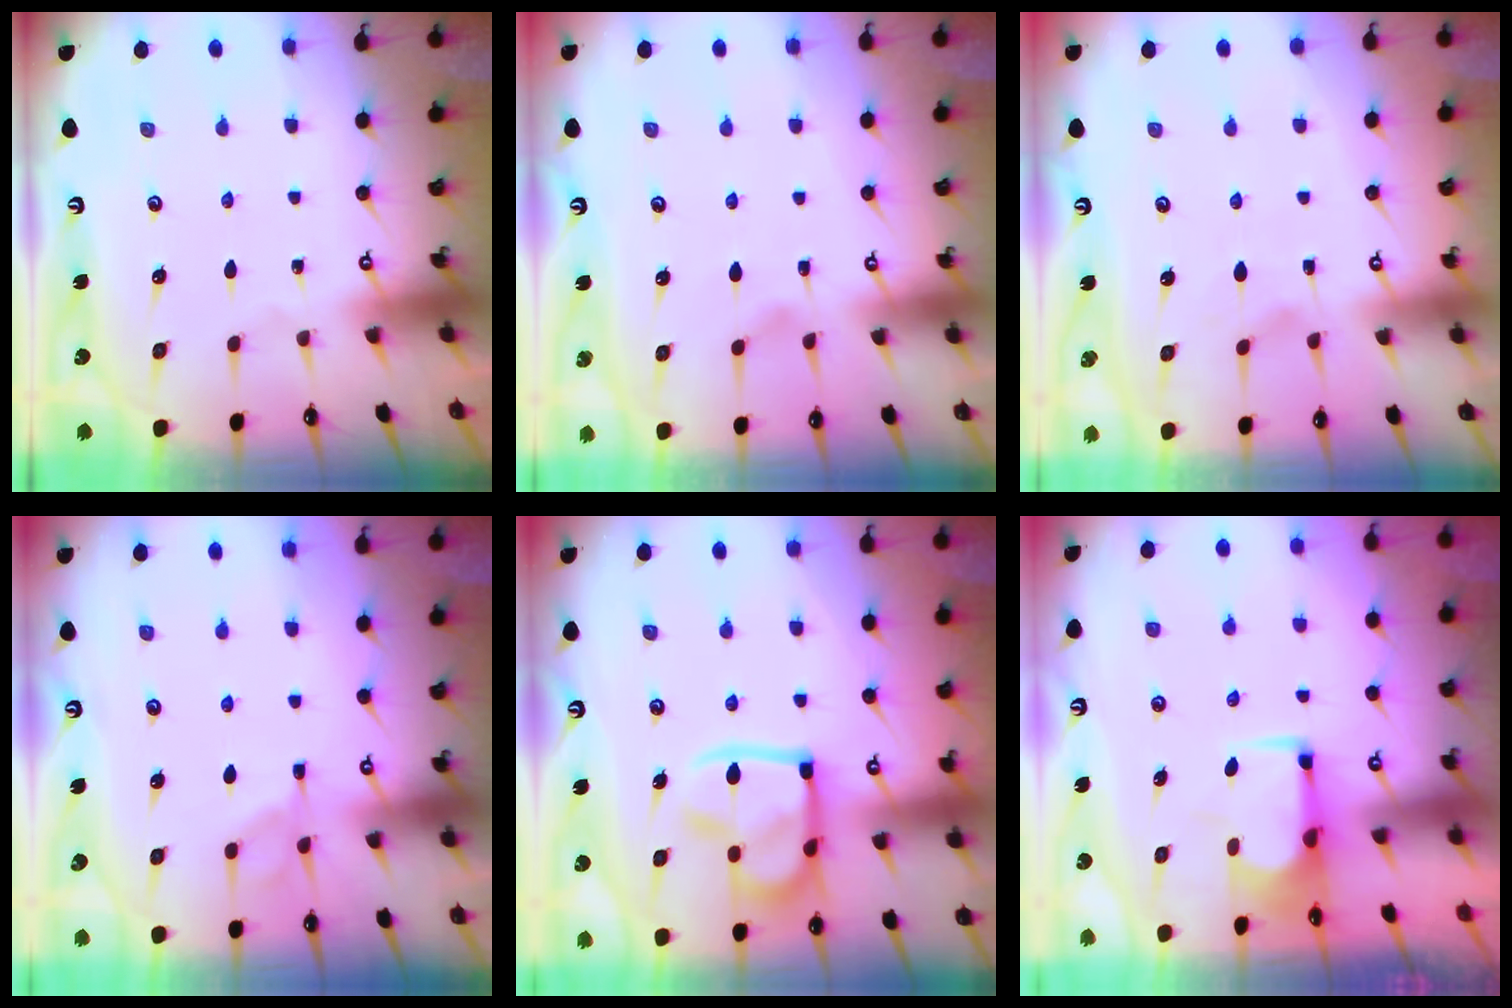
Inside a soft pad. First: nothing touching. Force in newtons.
{"total": 1.1, "press": 0.6, "slide": 1.0}
{"total": 2.9, "press": 2.7, "slide": 1.1}
{"total": 5.5, "press": 5.5, "slide": 0.7}
{"total": 16.5, "press": 16.4, "slide": 1.8}
{"total": 2.0, "press": 1.7, "slide": 1.0}